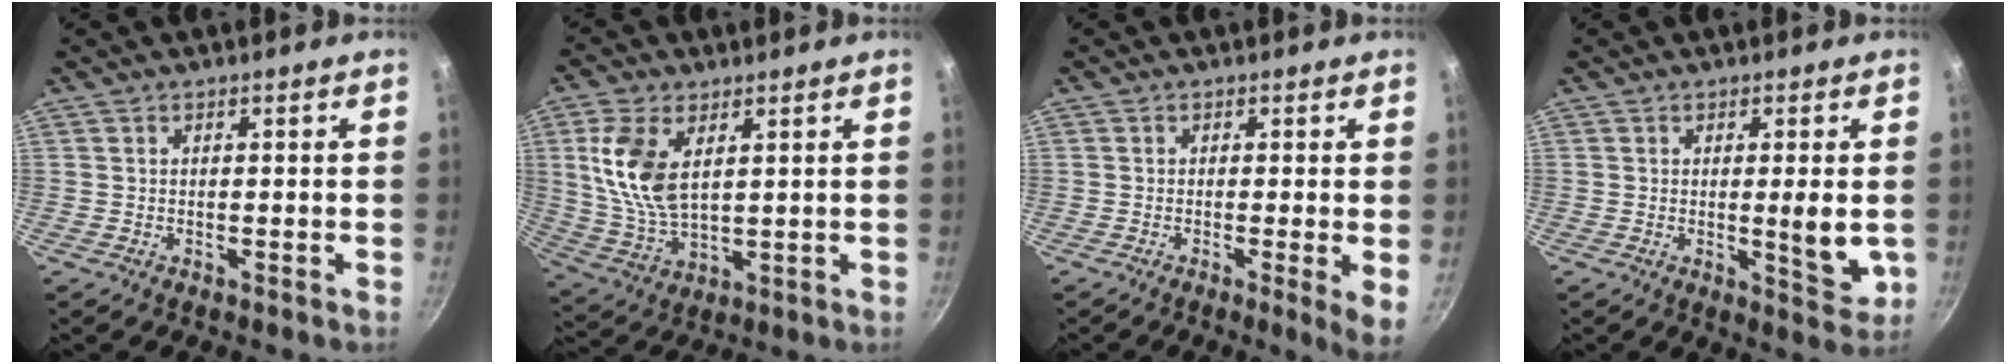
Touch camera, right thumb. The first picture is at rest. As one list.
[{"total": 12.0, "force": [3.5, 6.6, 9.4], "torque": [-0.186, -0.016, 0.078]}, {"total": 4.5, "force": [-0.4, 0.5, 4.5], "torque": [-0.055, -0.013, -0.007]}, {"total": 6.1, "force": [0.0, 1.2, 6.0], "torque": [-0.085, -0.019, 0.003]}]